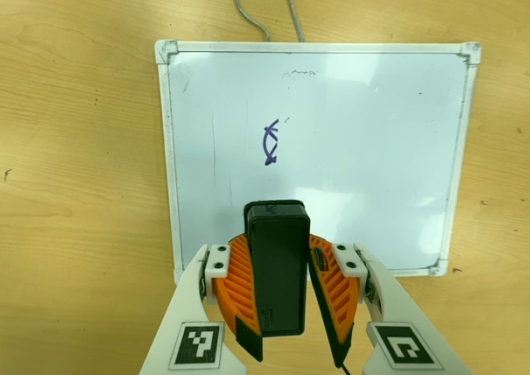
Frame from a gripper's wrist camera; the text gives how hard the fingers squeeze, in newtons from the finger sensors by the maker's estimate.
{"total": 9.5, "left": 9.3, "right": 9.7}